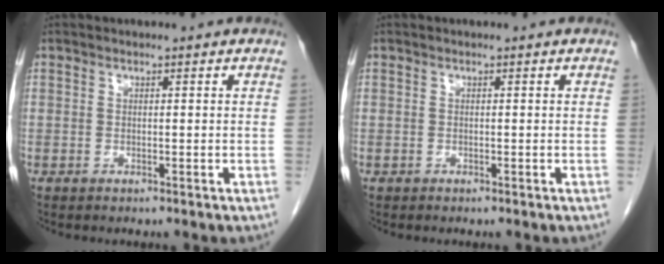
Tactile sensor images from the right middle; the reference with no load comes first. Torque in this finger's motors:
{"motor_torque": [0.01, 0.03, -0.01, 0.00]}